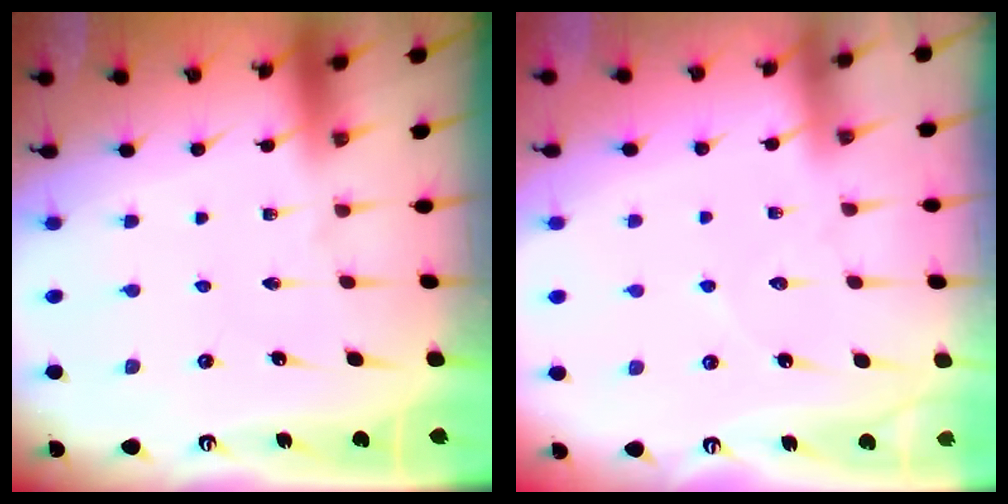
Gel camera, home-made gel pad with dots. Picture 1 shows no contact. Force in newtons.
{"total": 5.8, "press": 5.8, "slide": 0.7}